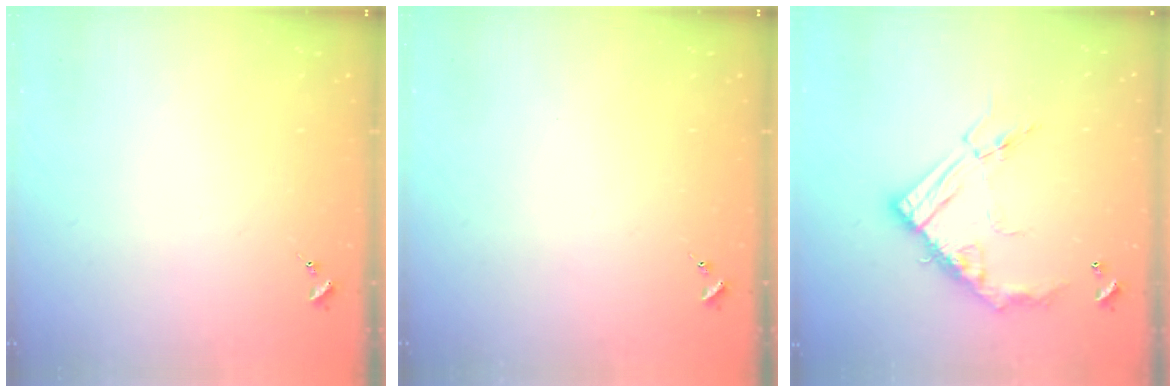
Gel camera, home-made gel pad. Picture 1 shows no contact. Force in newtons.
{"total": 0.0}
{"total": 17.2, "press": 17.1, "slide": 1.4}